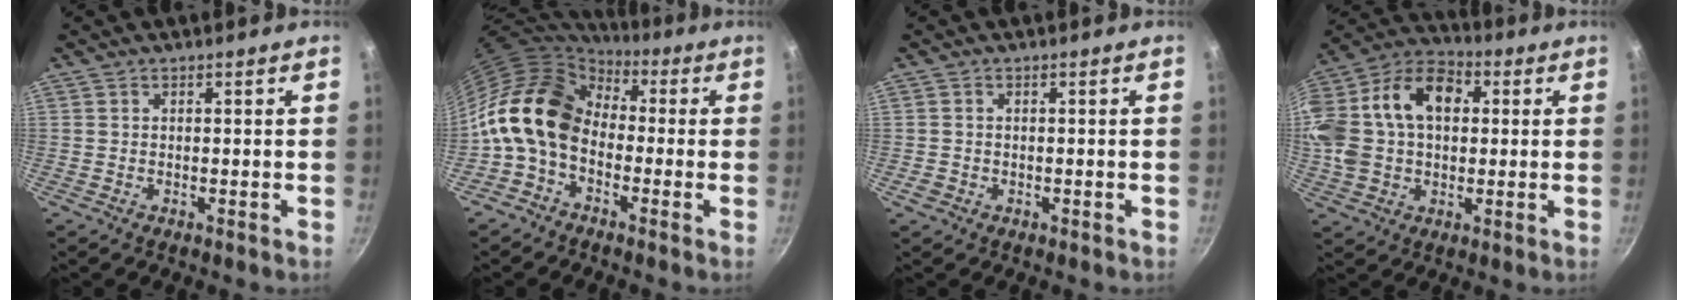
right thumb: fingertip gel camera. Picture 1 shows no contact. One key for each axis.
{"total": 16.3, "fx": -0.7, "fy": 12.1, "fz": 11.0, "tx": -0.193, "ty": 0.042, "tz": -0.037}
{"total": 1.7, "fx": -0.6, "fy": 1.4, "fz": 0.7, "tx": -0.012, "ty": 0.001, "tz": -0.009}
{"total": 23.3, "fx": 3.3, "fy": 16.2, "fz": 16.3, "tx": -0.322, "ty": 0.047, "tz": 0.044}